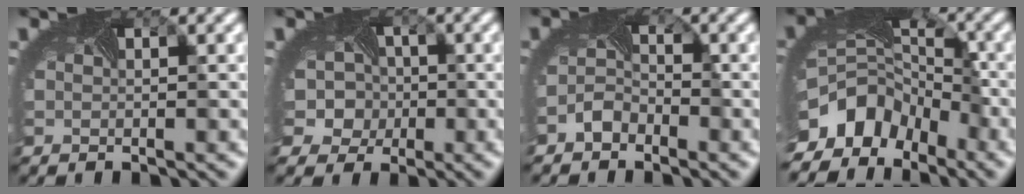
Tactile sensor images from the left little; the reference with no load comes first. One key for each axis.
{"total": 8.8, "fx": -0.6, "fy": 7.9, "fz": 3.9, "tx": -0.064, "ty": 0.007, "tz": -0.051}
{"total": 2.0, "fx": -1.7, "fy": 1.1, "fz": 0.3, "tx": -0.012, "ty": 0.001, "tz": -0.035}
{"total": 10.6, "fx": -6.2, "fy": 7.1, "fz": 4.7, "tx": -0.102, "ty": -0.021, "tz": -0.105}